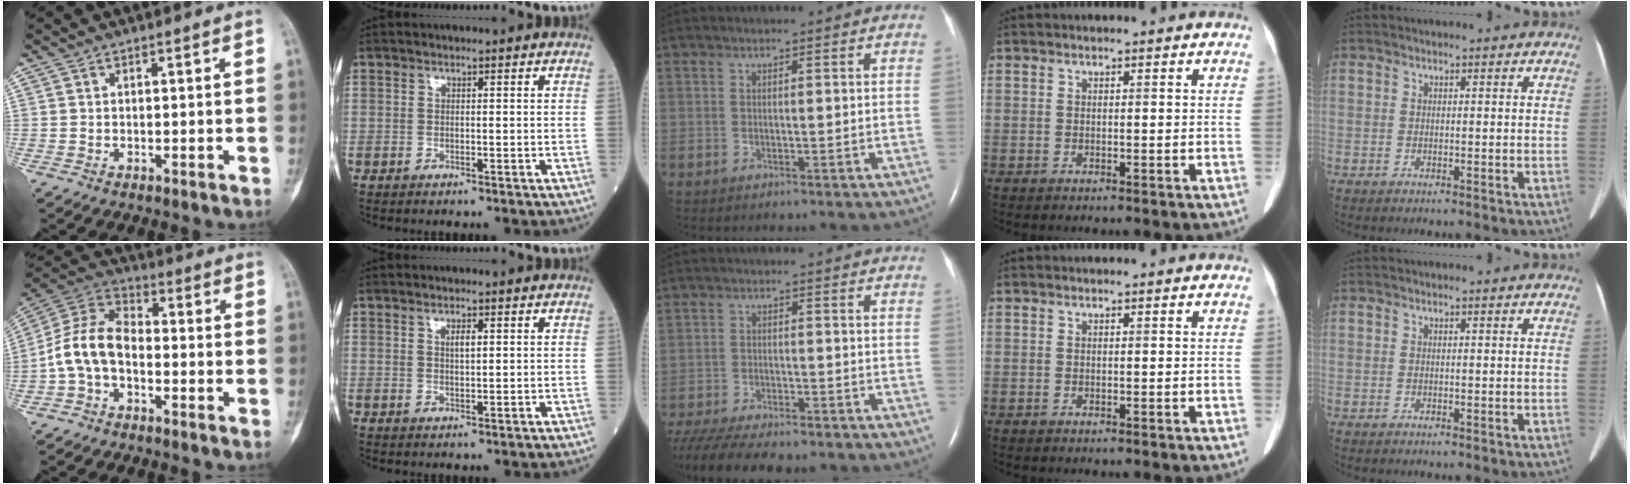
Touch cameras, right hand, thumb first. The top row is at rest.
{"thumb": {"total": 10.2, "force": [-2.5, 6.5, 7.5], "torque": [-0.144, 0.039, -0.062]}, "index": {"total": 1.7, "force": [0.6, 0.5, 1.5], "torque": [-0.024, -0.001, 0.010]}, "middle": {"total": 16.1, "force": [-13.7, 3.7, 7.5], "torque": [-0.165, -0.029, -0.197]}}